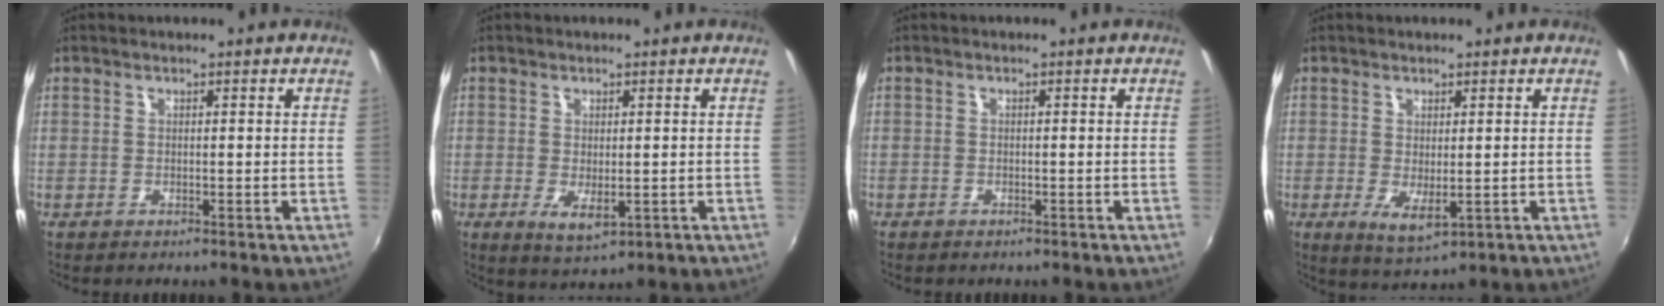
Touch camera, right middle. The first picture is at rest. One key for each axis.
{"total": 4.3, "fx": -0.8, "fy": 2.0, "fz": 3.7, "tx": -0.063, "ty": -0.014, "tz": -0.006}
{"total": 0.9, "fx": -0.7, "fy": 0.5, "fz": 0.0, "tx": -0.005, "ty": 0.003, "tz": -0.012}
{"total": 4.5, "fx": -0.4, "fy": 2.0, "fz": 4.0, "tx": -0.068, "ty": -0.015, "tz": 0.000}